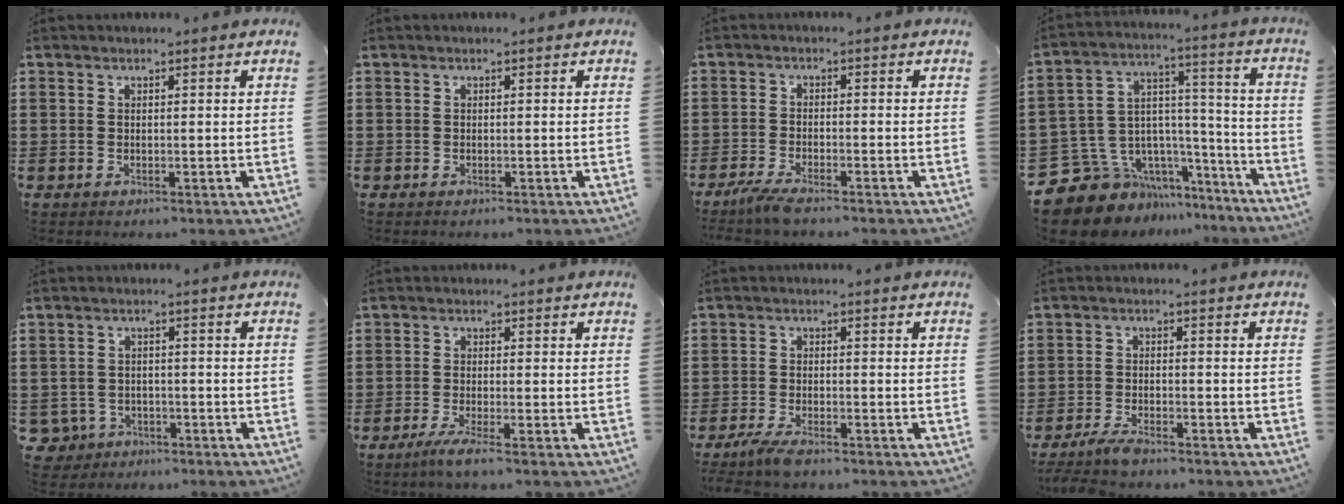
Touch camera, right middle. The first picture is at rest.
{"total": 0.0}
{"total": 2.9, "force": [-2.6, 0.1, 1.5], "torque": [-0.046, -0.010, -0.056]}
{"total": 10.5, "force": [-8.2, 6.2, 1.9], "torque": [-0.063, 0.005, -0.153]}
{"total": 2.8, "force": [-2.3, 1.5, 0.3], "torque": [-0.029, -0.004, -0.054]}
{"total": 2.7, "force": [-1.8, -0.3, 2.0], "torque": [-0.038, -0.008, -0.033]}
{"total": 2.9, "force": [-2.5, 0.3, 1.5], "torque": [-0.040, -0.003, -0.053]}
{"total": 3.1, "force": [-2.8, 0.4, 1.3], "torque": [-0.037, -0.001, -0.062]}